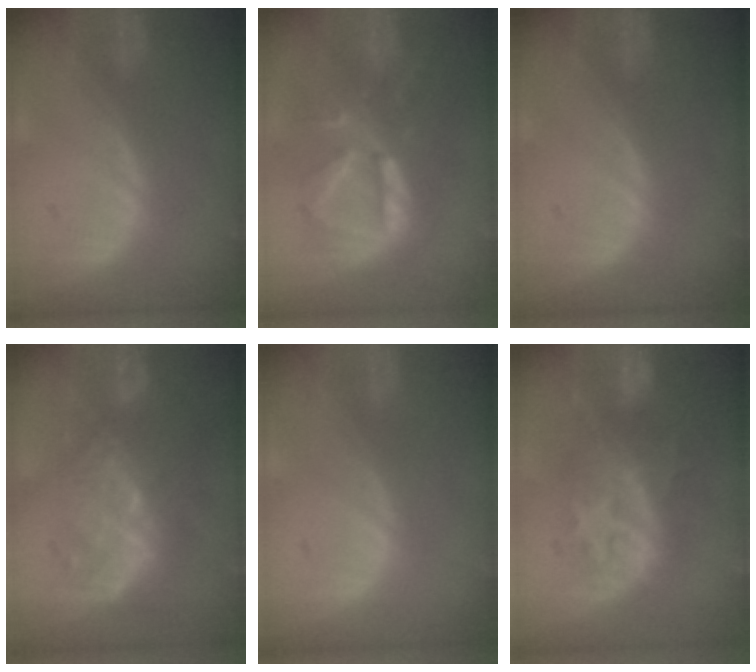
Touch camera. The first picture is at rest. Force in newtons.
{"total": 9.0, "press": 8.6, "slide": 2.4}
{"total": 0.0}
{"total": 8.8, "press": 8.4, "slide": 2.7}
{"total": 0.0}
{"total": 8.8, "press": 8.6, "slide": 1.8}